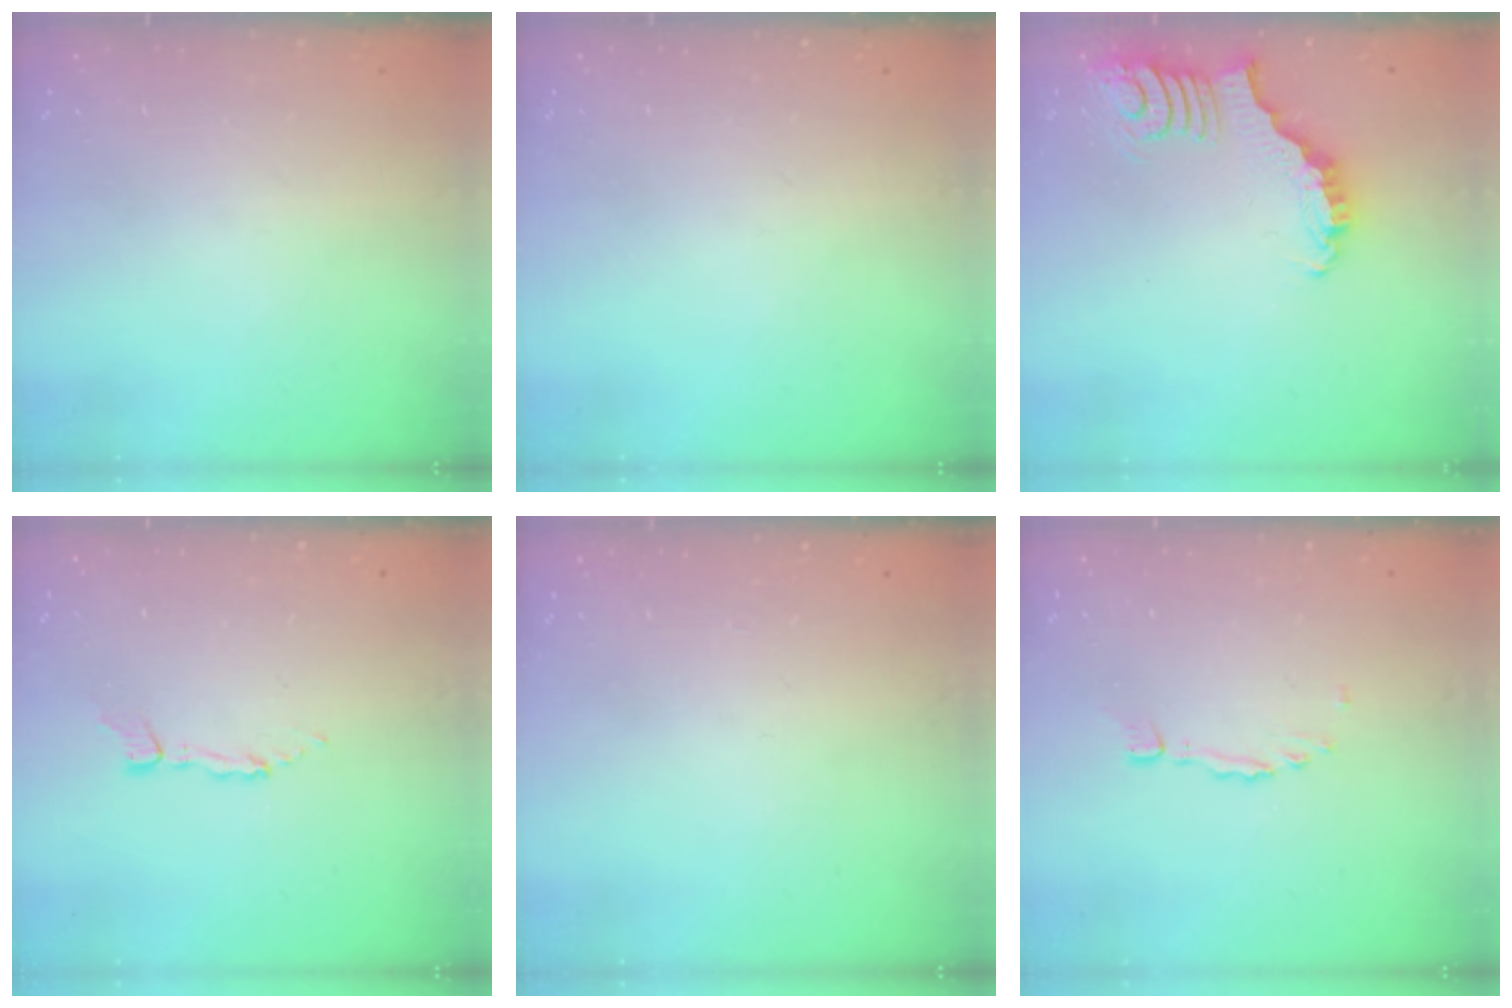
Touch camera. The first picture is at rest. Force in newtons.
{"total": 0.0}
{"total": 3.6, "press": 3.5, "slide": 0.7}
{"total": 3.3, "press": 3.2, "slide": 0.2}
{"total": 1.5, "press": 1.5, "slide": 0.1}
{"total": 0.0}